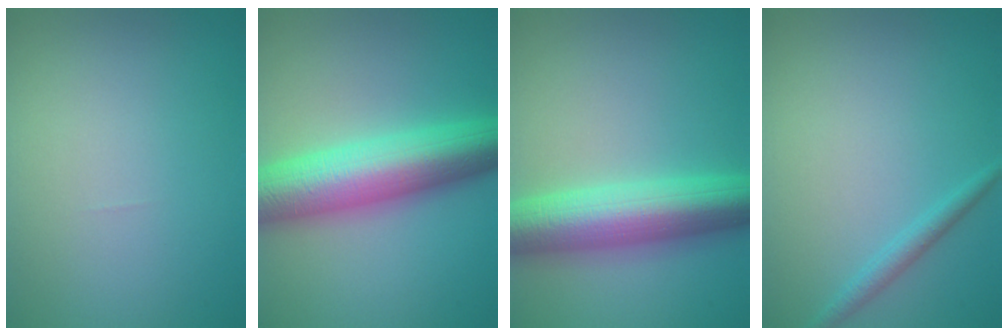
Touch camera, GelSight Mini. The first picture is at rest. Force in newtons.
{"total": 9.9, "press": 9.9, "slide": 0.1}
{"total": 8.6, "press": 8.6, "slide": 0.1}
{"total": 1.5, "press": 1.5, "slide": 0.0}